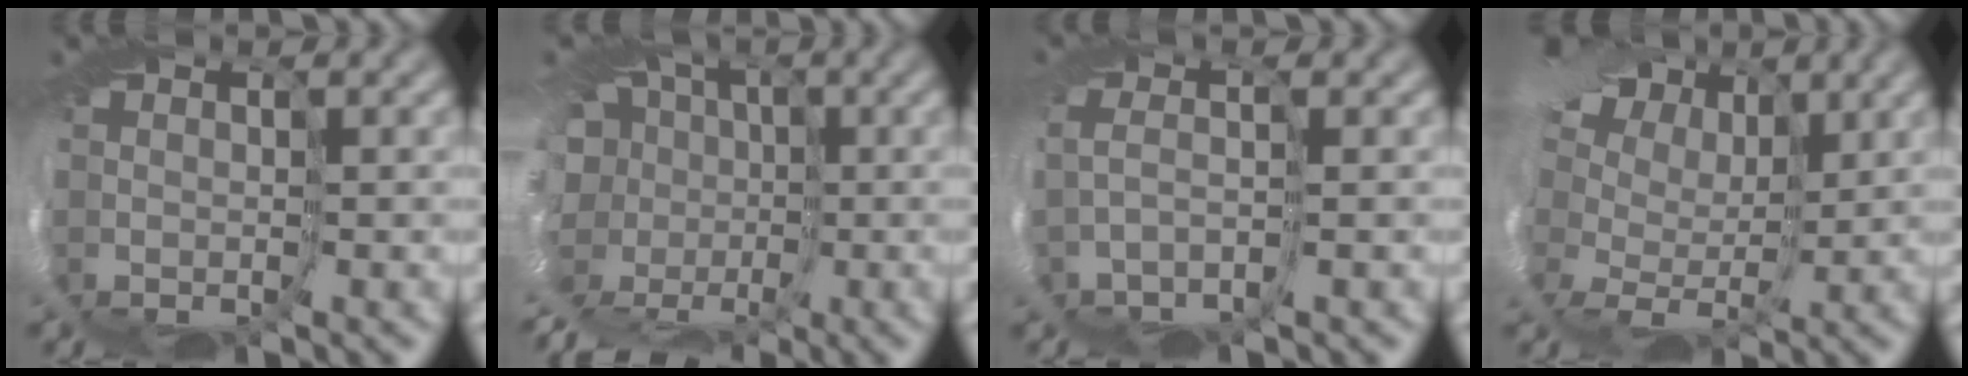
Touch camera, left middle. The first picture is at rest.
{"total": 8.0, "force": [-2.6, 6.6, 3.7], "torque": [-0.093, 0.010, -0.046]}
{"total": 1.4, "force": [-0.4, -0.1, 1.3], "torque": [-0.037, 0.000, -0.017]}
{"total": 15.5, "force": [8.4, 9.2, 9.2], "torque": [-0.208, 0.060, 0.105]}